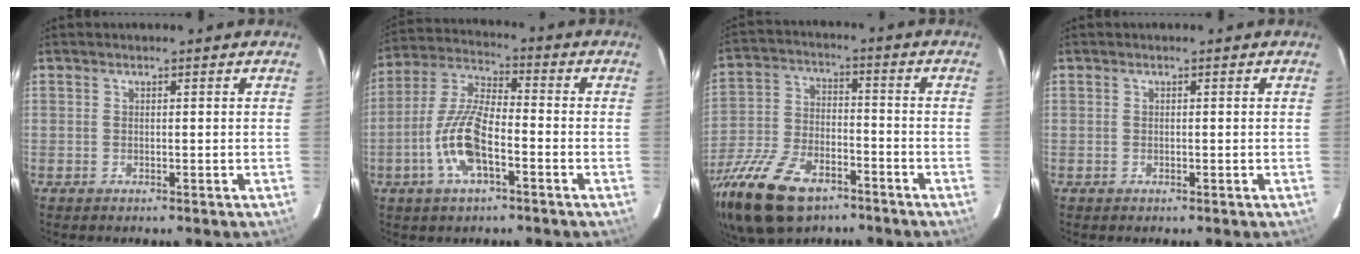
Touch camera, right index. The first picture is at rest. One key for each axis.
{"total": 12.0, "fx": -4.4, "fy": 4.2, "fz": 10.3, "tx": -0.222, "ty": 0.001, "tz": -0.086}
{"total": 22.4, "fx": -14.7, "fy": 10.8, "fz": 12.9, "tx": -0.292, "ty": -0.032, "tz": -0.260}
{"total": 0.0}